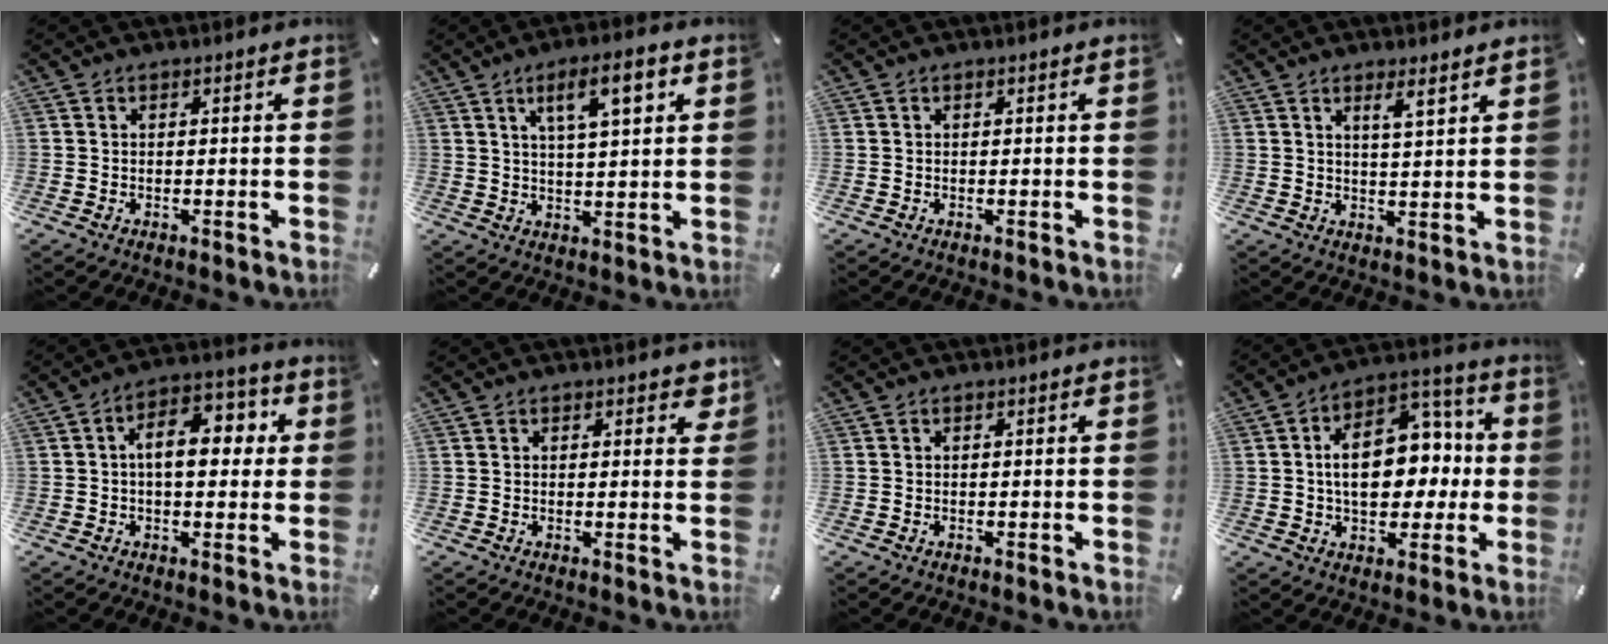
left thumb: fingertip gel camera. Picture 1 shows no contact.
{"total": 9.9, "force": [4.5, 2.8, 8.3], "torque": [-0.130, -0.009, 0.069]}
{"total": 0.0}
{"total": 4.1, "force": [3.0, -0.1, 2.9], "torque": [-0.055, -0.014, 0.048]}
{"total": 10.9, "force": [1.4, 6.3, 8.7], "torque": [-0.118, 0.003, 0.019]}
{"total": 2.6, "force": [1.5, 1.4, 1.5], "torque": [-0.003, -0.006, 0.018]}
{"total": 0.0}
{"total": 15.9, "force": [0.6, 11.2, 11.3], "torque": [-0.171, 0.002, 0.013]}